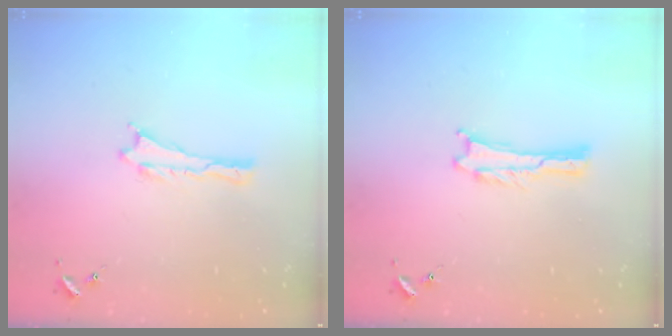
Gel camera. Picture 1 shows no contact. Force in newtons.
{"total": 0.0}